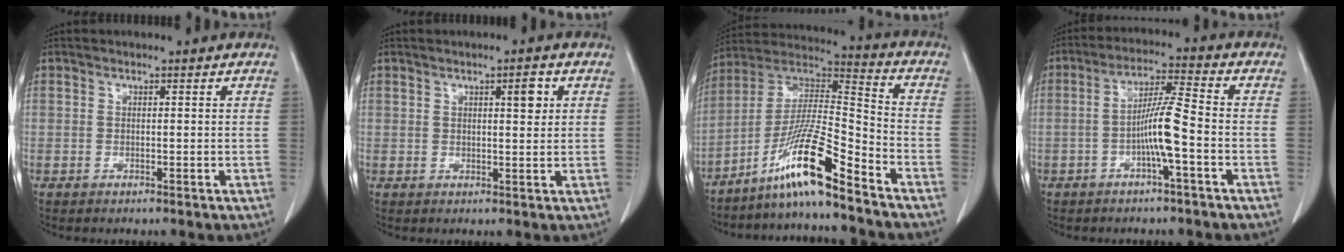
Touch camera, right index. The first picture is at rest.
{"total": 3.0, "force": [1.4, 1.0, 2.5], "torque": [-0.035, 0.001, 0.022]}
{"total": 13.7, "force": [-9.5, -0.2, 9.9], "torque": [-0.192, 0.001, -0.177]}
{"total": 7.0, "force": [-2.1, -0.2, 6.7], "torque": [-0.130, 0.011, -0.040]}